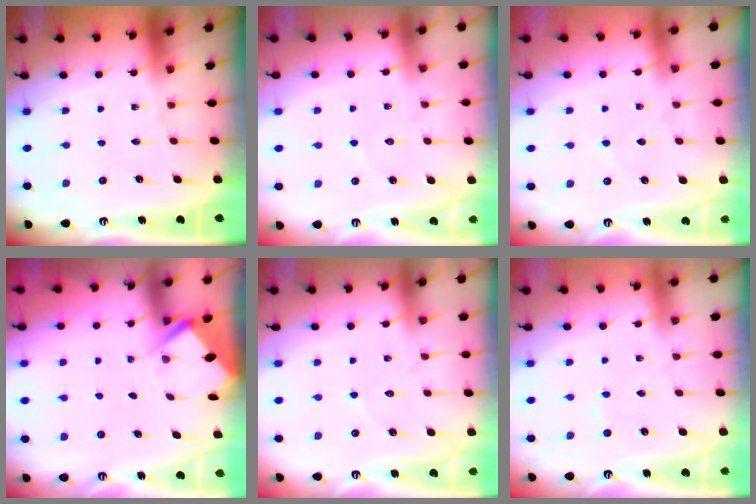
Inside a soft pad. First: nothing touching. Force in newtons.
{"total": 4.4, "press": 4.4, "slide": 0.5}
{"total": 3.3, "press": 3.3, "slide": 0.5}
{"total": 2.7, "press": 2.7, "slide": 0.3}
{"total": 4.4, "press": 4.4, "slide": 0.5}
{"total": 2.7, "press": 2.7, "slide": 0.4}